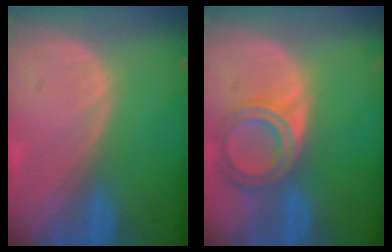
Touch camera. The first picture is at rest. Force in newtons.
{"total": 6.5, "press": 5.8, "slide": 2.9}